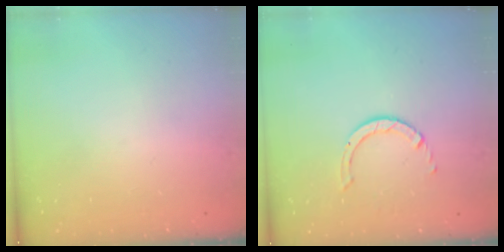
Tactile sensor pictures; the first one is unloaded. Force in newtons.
{"total": 1.4, "press": 1.4, "slide": 0.2}